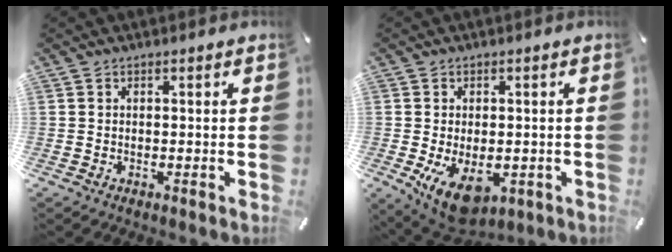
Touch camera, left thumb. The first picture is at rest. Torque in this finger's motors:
{"motor_torque": [0.67, 1.33, 0.56, -0.26, 0.17]}